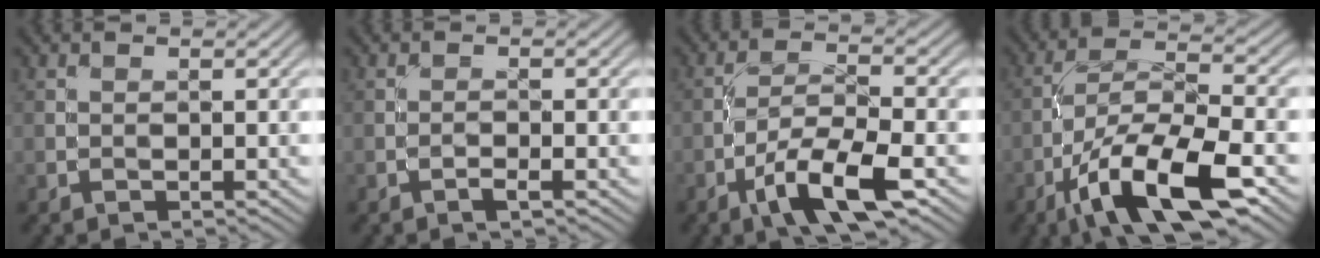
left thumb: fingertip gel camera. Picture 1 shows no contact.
{"total": 0.9, "force": [-0.6, 0.0, 0.7], "torque": [-0.014, 0.003, -0.014]}
{"total": 8.8, "force": [-4.6, 2.3, 7.1], "torque": [-0.130, 0.006, -0.089]}
{"total": 13.4, "force": [-6.9, 4.1, 10.7], "torque": [-0.200, -0.001, -0.131]}